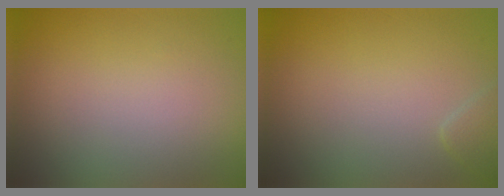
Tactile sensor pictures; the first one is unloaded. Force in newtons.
{"total": 1.1, "press": 1.1, "slide": 0.1}